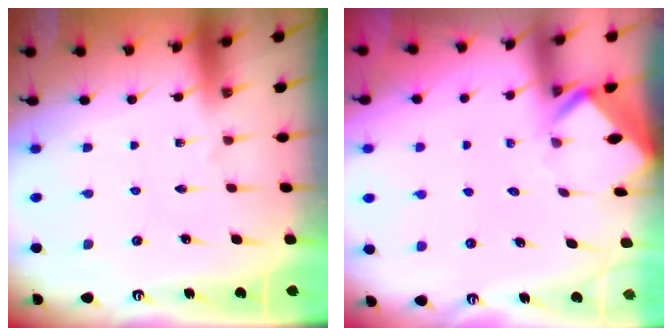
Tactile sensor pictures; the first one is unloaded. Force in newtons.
{"total": 2.7, "press": 2.7, "slide": 0.2}